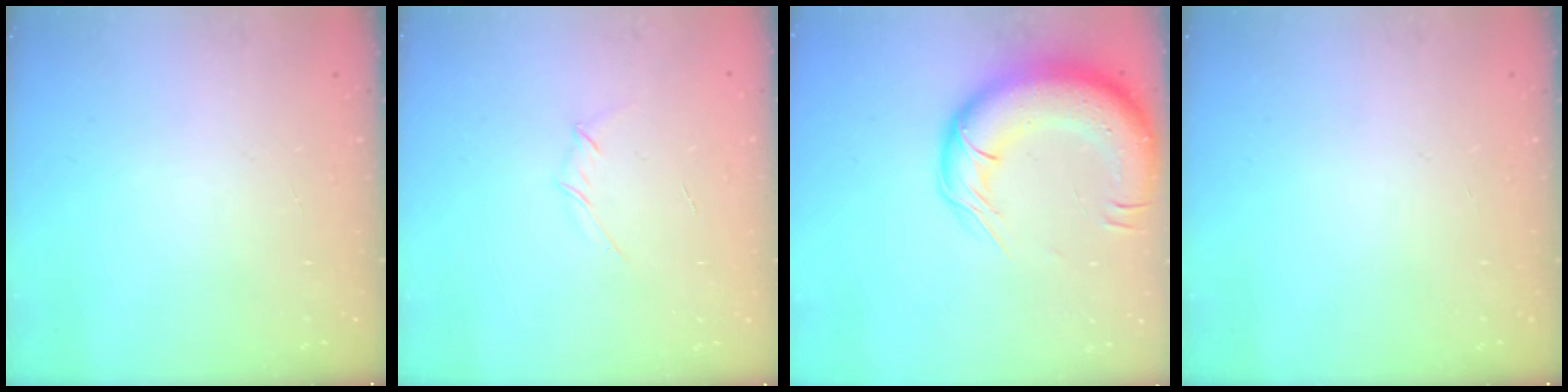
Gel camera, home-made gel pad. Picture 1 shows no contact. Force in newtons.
{"total": 2.6, "press": 2.5, "slide": 0.8}
{"total": 19.7, "press": 19.1, "slide": 4.6}
{"total": 0.0}